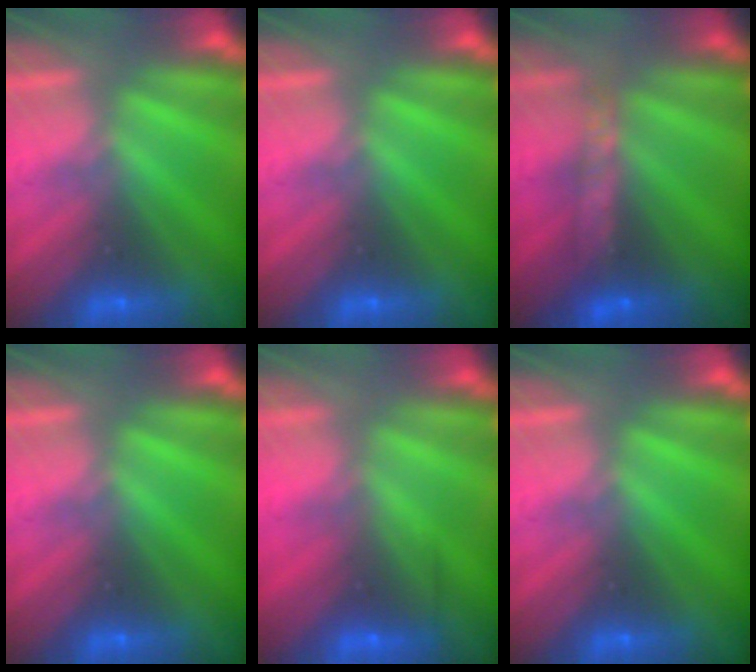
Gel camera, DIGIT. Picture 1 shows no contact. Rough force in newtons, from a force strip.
{"total": 0.0}
{"total": 8.5}
{"total": 0.0}
{"total": 2.2}
{"total": 0.0}